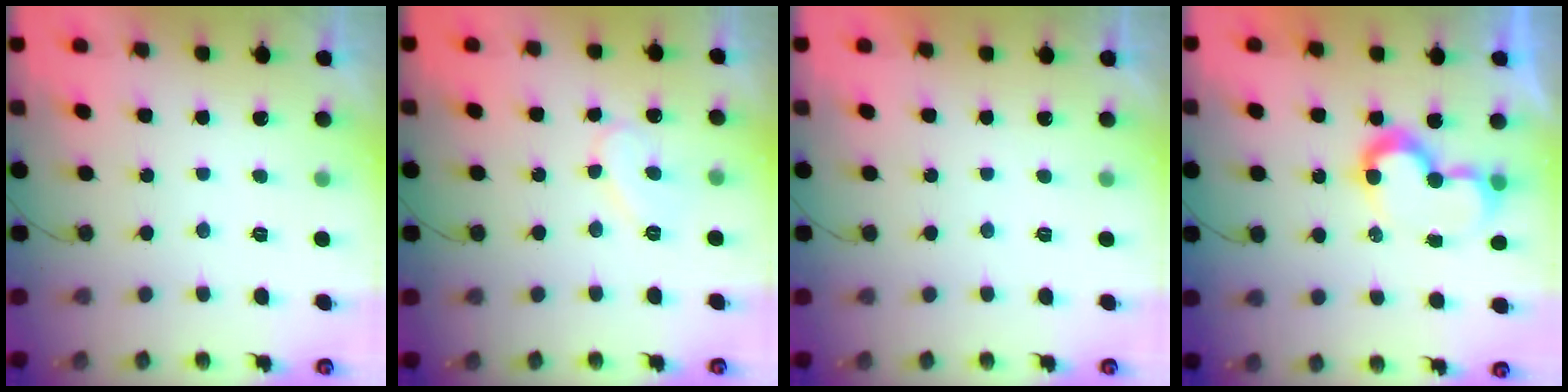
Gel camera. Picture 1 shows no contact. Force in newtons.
{"total": 7.8, "press": 7.7, "slide": 0.7}
{"total": 1.9, "press": 1.9, "slide": 0.1}
{"total": 8.3, "press": 8.3, "slide": 0.1}